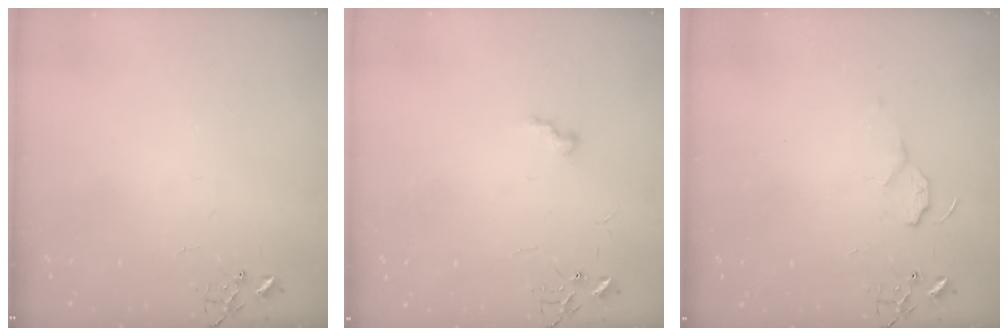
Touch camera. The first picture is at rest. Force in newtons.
{"total": 5.3, "press": 5.3, "slide": 0.5}
{"total": 7.0, "press": 6.9, "slide": 0.8}